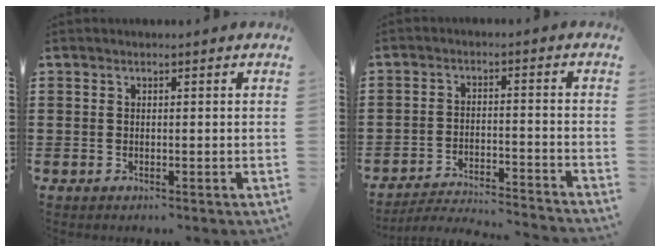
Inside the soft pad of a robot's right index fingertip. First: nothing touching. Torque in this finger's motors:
{"motor_torque": [0.41, 1.20, -0.22, -0.06]}